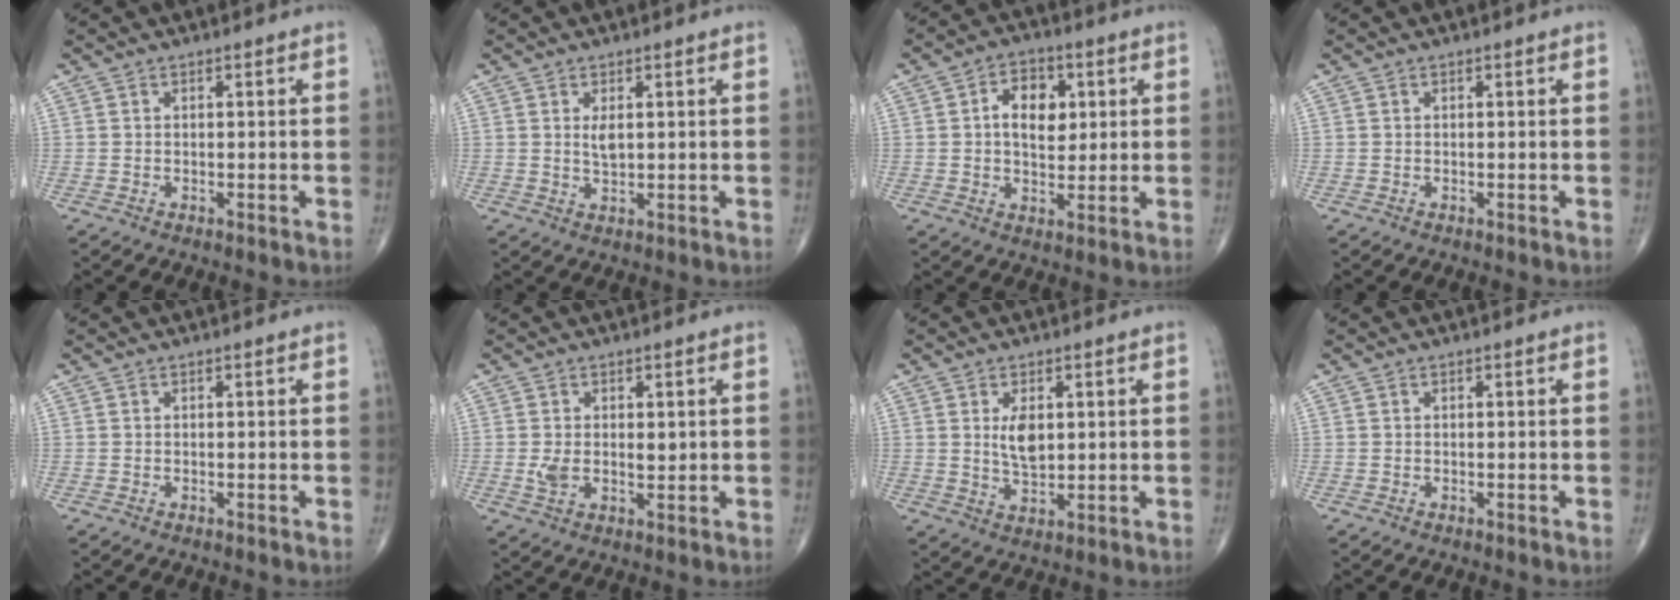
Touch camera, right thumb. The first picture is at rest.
{"total": 2.4, "force": [0.7, 1.0, 2.1], "torque": [-0.035, -0.008, 0.015]}
{"total": 8.4, "force": [1.7, 5.5, 6.1], "torque": [-0.068, -0.001, 0.024]}
{"total": 0.0}
{"total": 0.0}
{"total": 4.2, "force": [0.4, 2.6, 3.4], "torque": [-0.058, -0.008, 0.011]}
{"total": 5.3, "force": [1.2, 2.8, 4.4], "torque": [-0.067, -0.013, 0.027]}
{"total": 0.0}